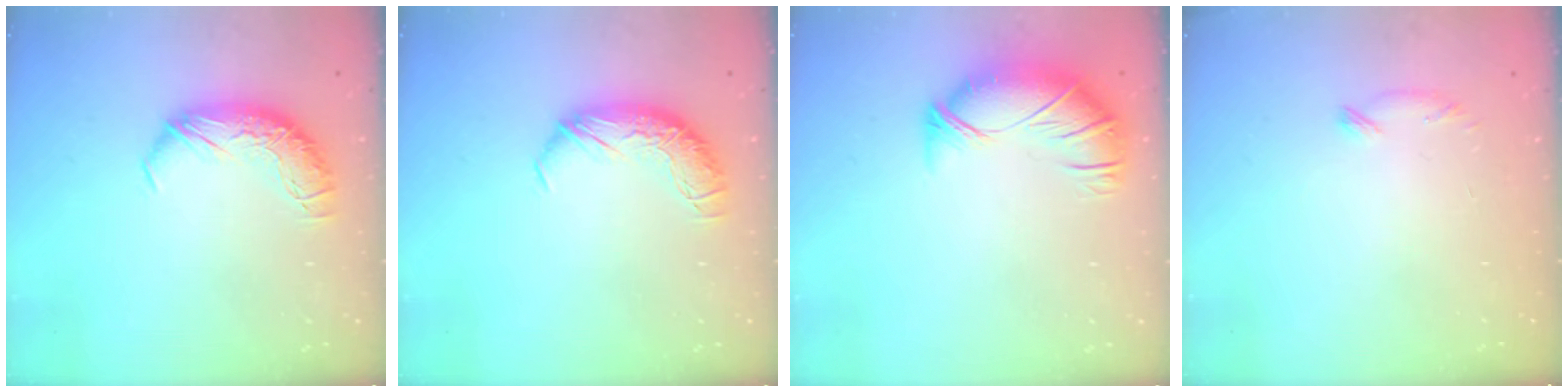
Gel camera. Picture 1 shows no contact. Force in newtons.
{"total": 0.0}
{"total": 3.0, "press": 1.9, "slide": 2.3}
{"total": 6.7, "press": 6.7, "slide": 0.9}